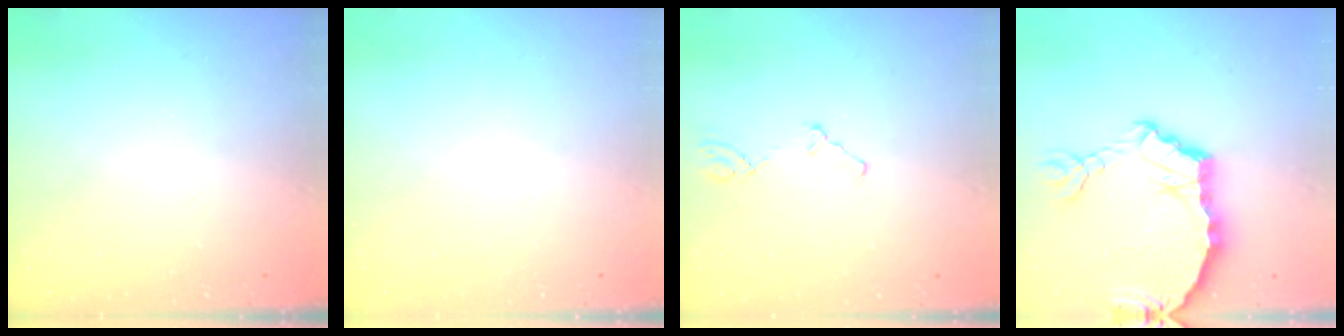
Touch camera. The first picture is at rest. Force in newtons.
{"total": 0.0}
{"total": 1.8, "press": 1.7, "slide": 0.4}
{"total": 9.0, "press": 8.9, "slide": 1.0}